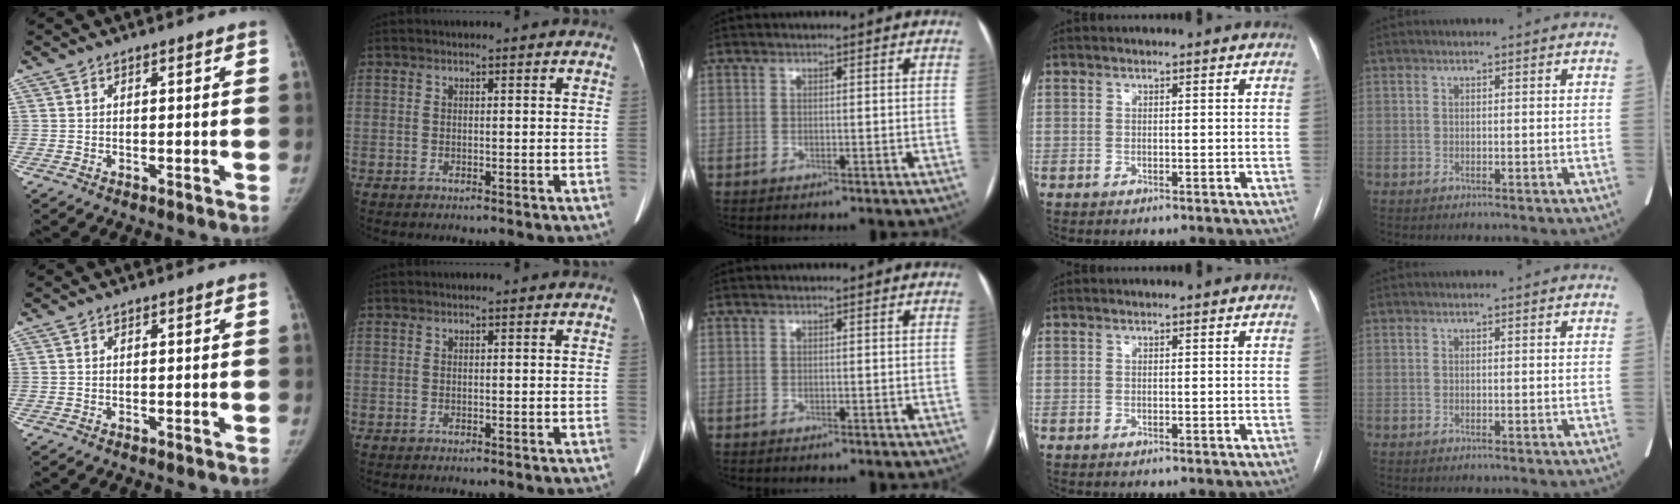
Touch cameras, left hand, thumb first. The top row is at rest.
{}